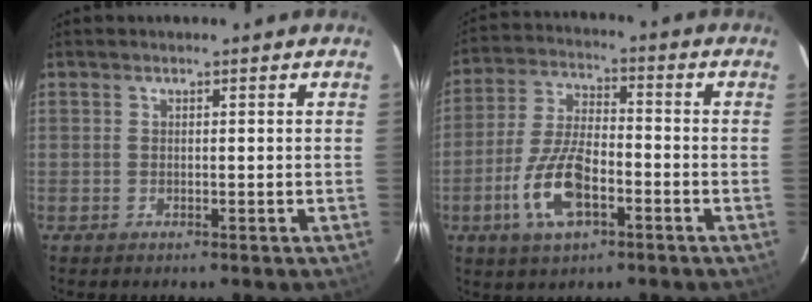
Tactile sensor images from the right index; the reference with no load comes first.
{"total": 12.0, "force": [-4.9, 5.0, 9.7], "torque": [-0.209, -0.003, -0.088]}